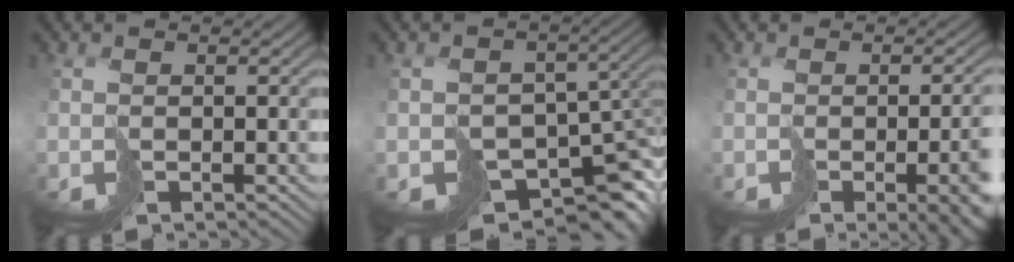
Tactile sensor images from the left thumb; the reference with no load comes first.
{"total": 8.8, "force": [-5.1, 5.3, 4.9], "torque": [-0.067, -0.027, -0.062]}
{"total": 11.9, "force": [-4.1, 4.9, 10.0], "torque": [-0.091, -0.019, -0.028]}